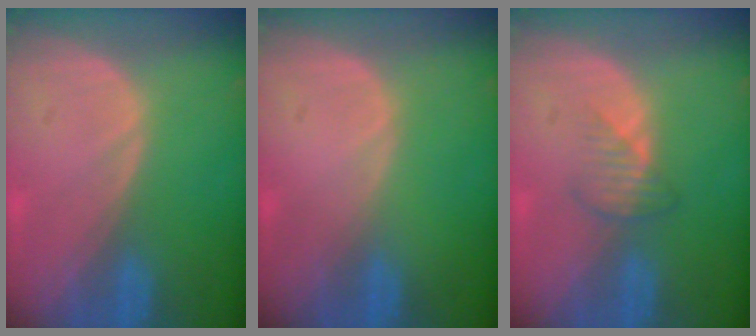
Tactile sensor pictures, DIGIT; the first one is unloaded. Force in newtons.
{"total": 0.0}
{"total": 2.7, "press": 2.6, "slide": 0.7}